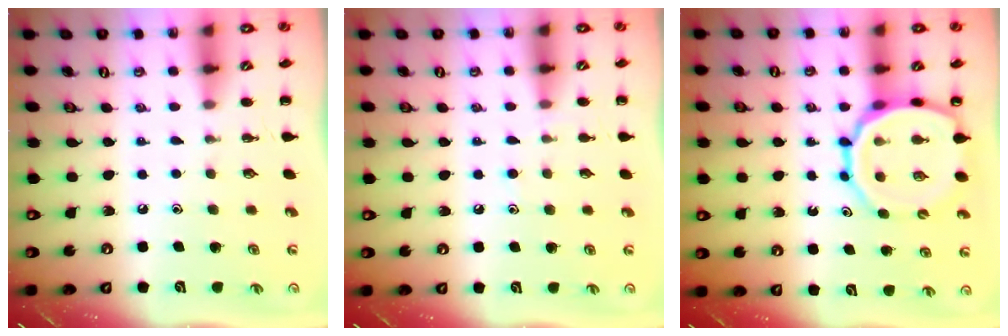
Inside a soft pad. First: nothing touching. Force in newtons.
{"total": 5.7, "press": 5.3, "slide": 2.1}
{"total": 15.0, "press": 14.5, "slide": 3.8}